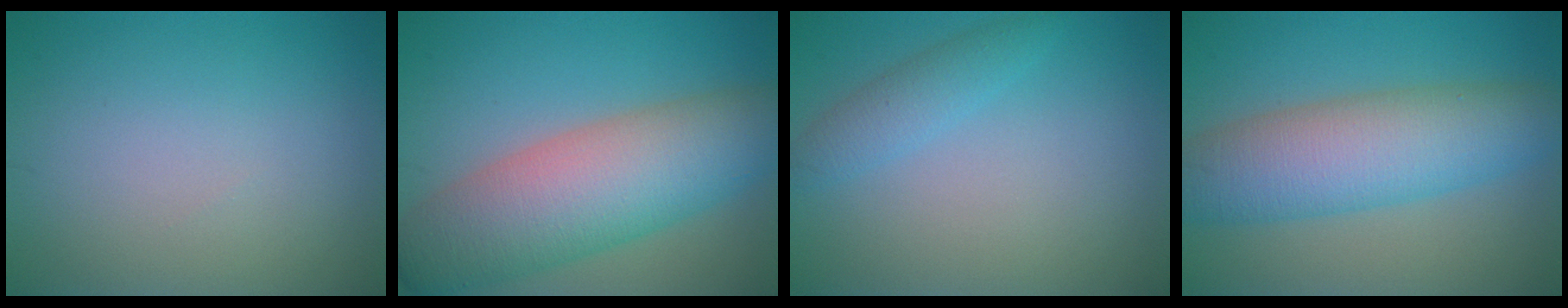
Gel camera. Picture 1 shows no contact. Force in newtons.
{"total": 10.2, "press": 10.2, "slide": 0.4}
{"total": 2.2, "press": 2.2, "slide": 0.0}
{"total": 8.3, "press": 8.3, "slide": 0.1}